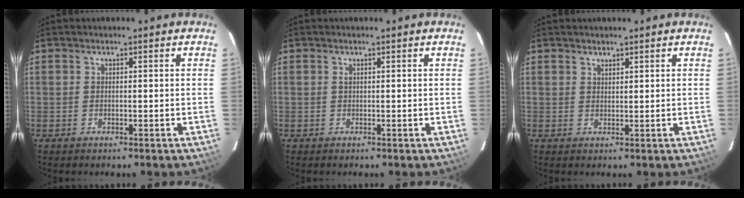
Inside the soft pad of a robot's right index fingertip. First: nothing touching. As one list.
[{"total": 0.0}, {"total": 1.2, "force": [1.0, 0.5, 0.2], "torque": [-0.003, 0.002, 0.019]}]